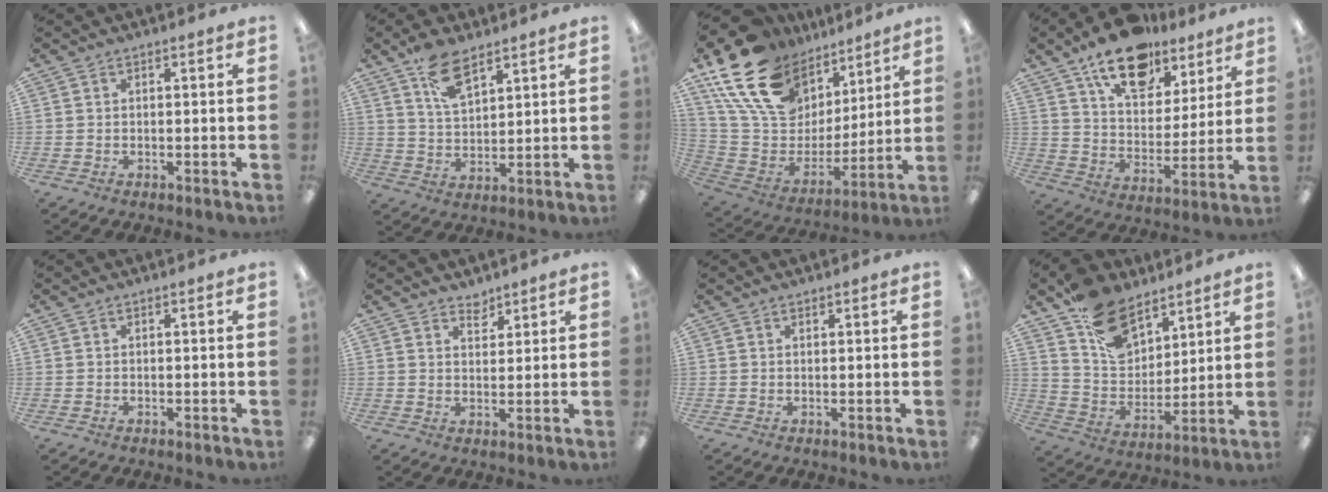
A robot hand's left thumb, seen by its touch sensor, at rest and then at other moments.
{"total": 9.5, "force": [6.4, 4.6, 5.4], "torque": [-0.099, -0.021, 0.116]}
{"total": 22.1, "force": [13.0, 14.4, 10.7], "torque": [-0.217, -0.067, 0.253]}
{"total": 16.9, "force": [12.3, 8.7, 7.6], "torque": [-0.121, -0.071, 0.217]}
{"total": 0.0}
{"total": 3.3, "force": [3.0, 1.3, 0.1], "torque": [0.008, -0.023, 0.055]}
{"total": 0.7, "force": [0.6, 0.3, 0.1], "torque": [-0.002, 0.000, 0.011]}
{"total": 15.2, "force": [10.2, 8.8, 7.0], "torque": [-0.125, -0.054, 0.196]}